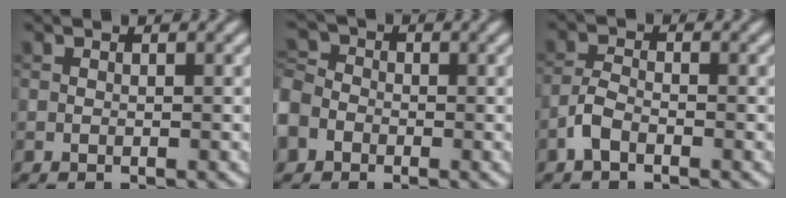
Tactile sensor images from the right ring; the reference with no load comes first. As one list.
[{"total": 7.6, "force": [-3.9, 5.9, 2.8], "torque": [-0.071, -0.011, -0.082]}, {"total": 2.1, "force": [-1.3, 0.9, 1.4], "torque": [-0.029, 0.005, -0.032]}]